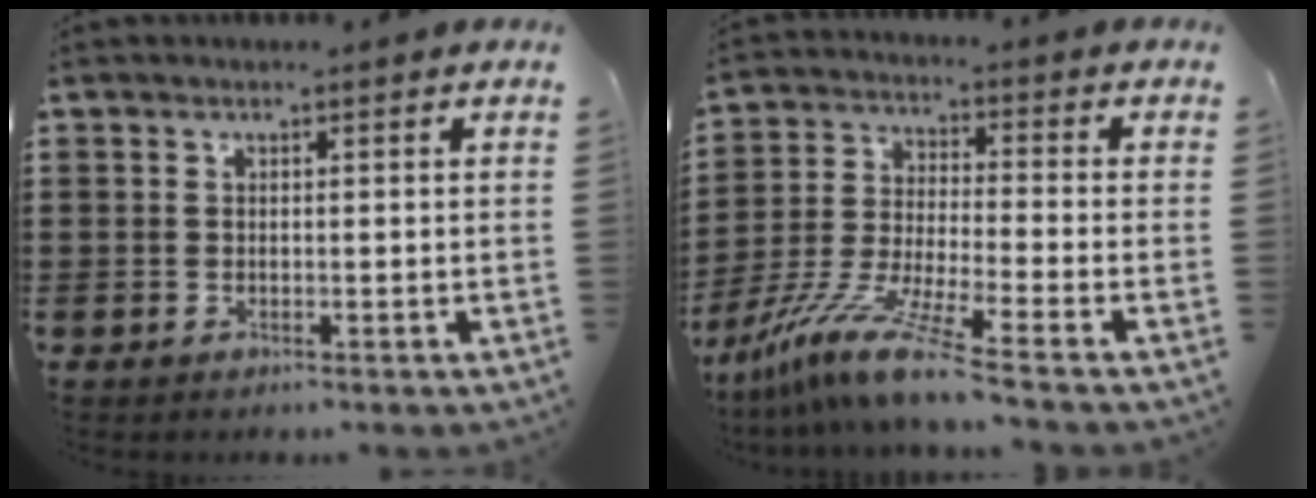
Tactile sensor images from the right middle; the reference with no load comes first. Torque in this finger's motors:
{"motor_torque": [2.14, 0.00, 0.49, 0.21]}